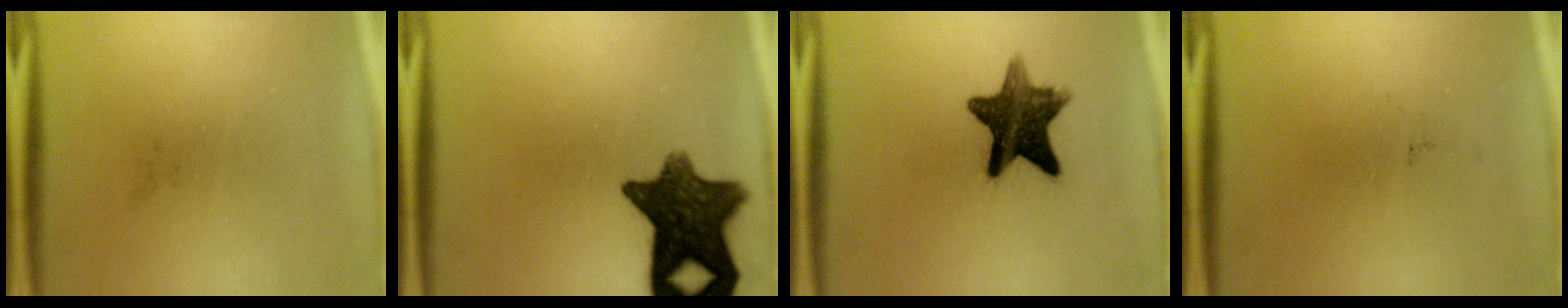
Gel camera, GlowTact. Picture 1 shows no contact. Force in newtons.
{"total": 12.4}
{"total": 11.8}
{"total": 0.0}